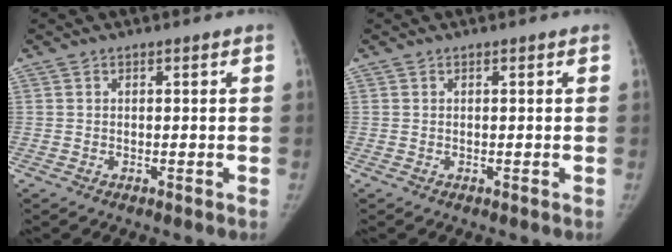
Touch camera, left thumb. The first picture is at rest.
{"total": 0.0}